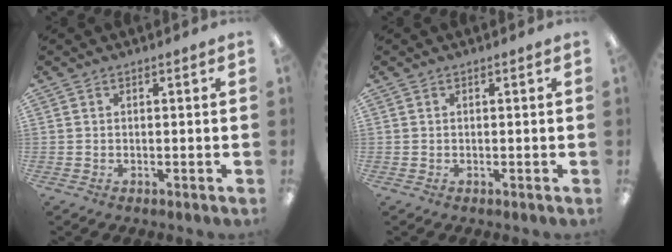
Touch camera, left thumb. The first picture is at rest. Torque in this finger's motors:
{"motor_torque": [0.00, 0.04, -0.06, 0.00, 0.00]}